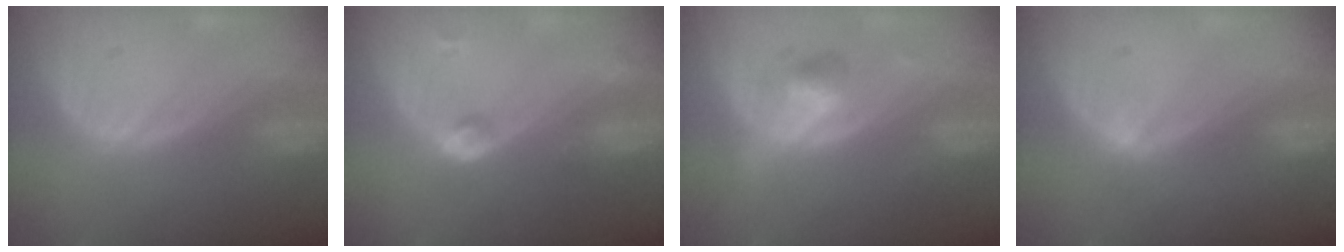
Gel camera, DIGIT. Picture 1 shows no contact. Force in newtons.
{"total": 3.8, "press": 3.6, "slide": 1.2}
{"total": 4.0, "press": 4.0, "slide": 0.2}
{"total": 1.3, "press": 0.9, "slide": 0.9}